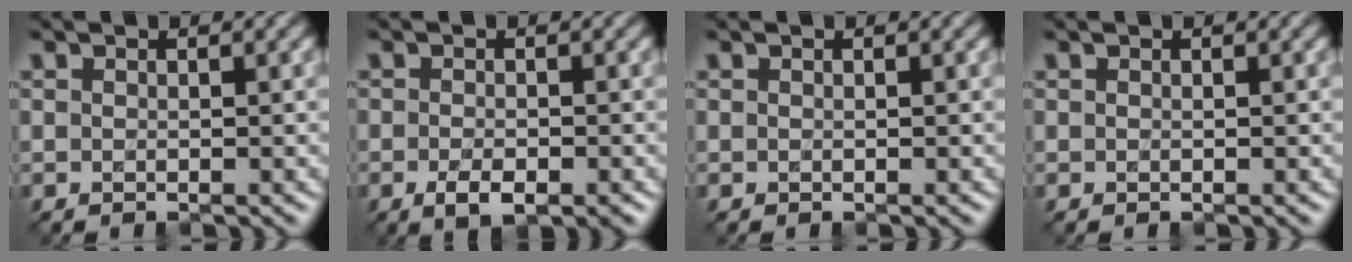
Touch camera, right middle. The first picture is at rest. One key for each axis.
{"total": 3.0, "fx": -1.7, "fy": 1.1, "fz": 2.2, "tx": -0.037, "ty": -0.010, "tz": -0.028}
{"total": 0.0}
{"total": 0.0}